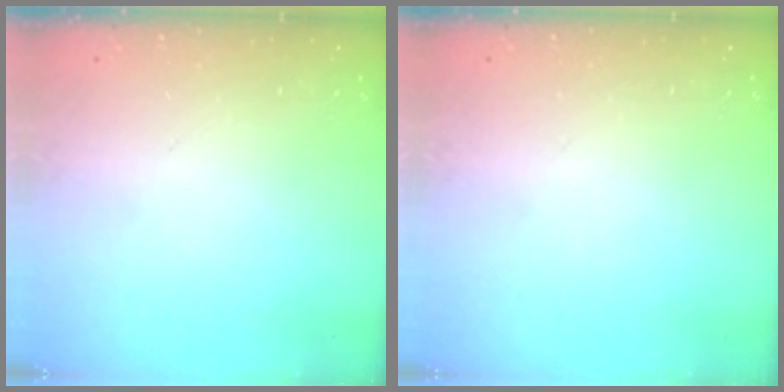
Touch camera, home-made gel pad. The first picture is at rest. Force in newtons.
{"total": 0.0}